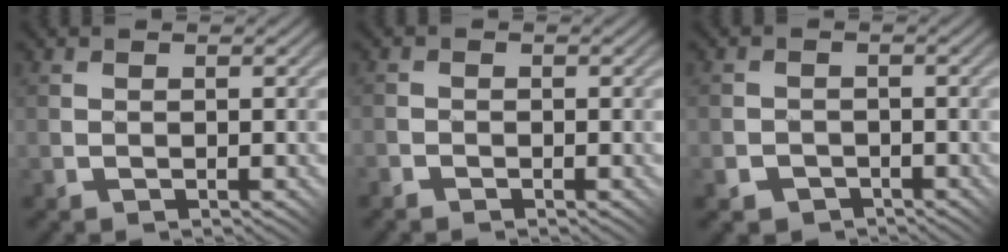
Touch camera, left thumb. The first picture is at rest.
{"total": 1.1, "force": [-1.0, 0.5, -0.1], "torque": [0.005, 0.002, -0.025]}
{"total": 2.3, "force": [-1.5, 1.7, 0.2], "torque": [-0.001, 0.003, -0.030]}